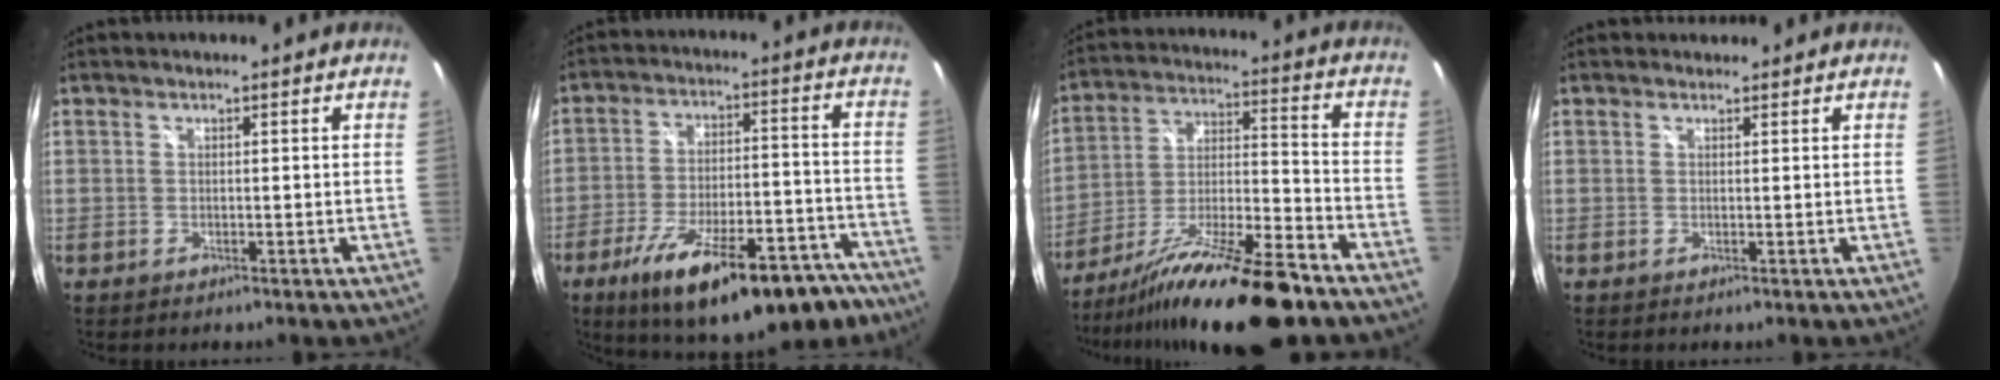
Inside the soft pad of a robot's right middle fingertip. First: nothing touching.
{"total": 24.9, "force": [-17.6, 8.3, 15.6], "torque": [-0.243, -0.015, -0.240]}
{"total": 20.6, "force": [-15.7, 2.6, 13.2], "torque": [-0.238, -0.030, -0.262]}
{"total": 1.0, "force": [0.8, 0.5, -0.1], "torque": [0.002, 0.005, 0.011]}